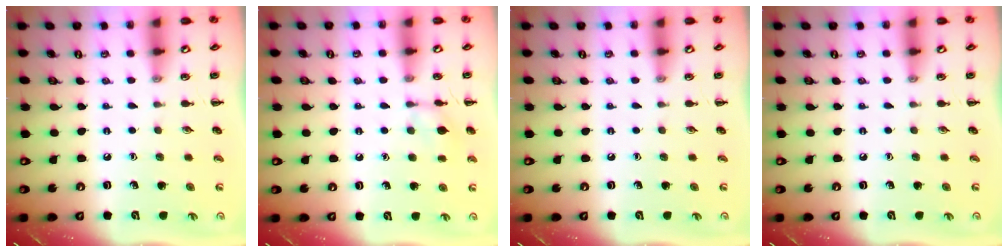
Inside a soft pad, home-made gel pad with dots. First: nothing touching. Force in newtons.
{"total": 7.2, "press": 7.1, "slide": 1.1}
{"total": 0.0}
{"total": 0.0}